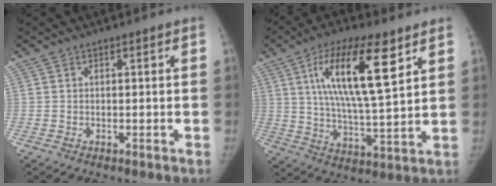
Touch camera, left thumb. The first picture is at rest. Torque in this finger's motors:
{"motor_torque": [0.38, 0.53, 2.07, -0.70, 0.17]}